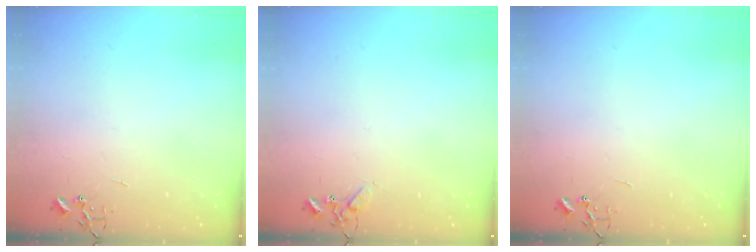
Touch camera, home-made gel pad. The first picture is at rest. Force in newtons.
{"total": 4.7, "press": 4.6, "slide": 0.6}
{"total": 0.0}